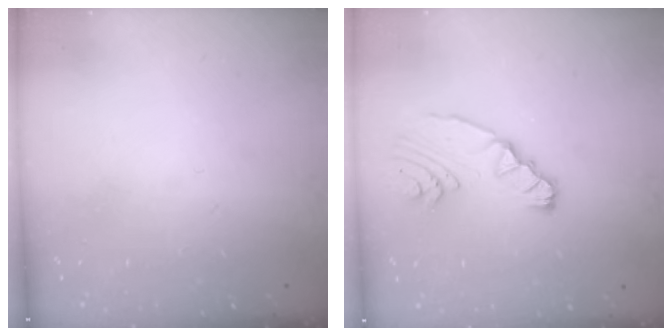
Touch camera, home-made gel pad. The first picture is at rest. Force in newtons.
{"total": 8.3, "press": 7.4, "slide": 3.8}